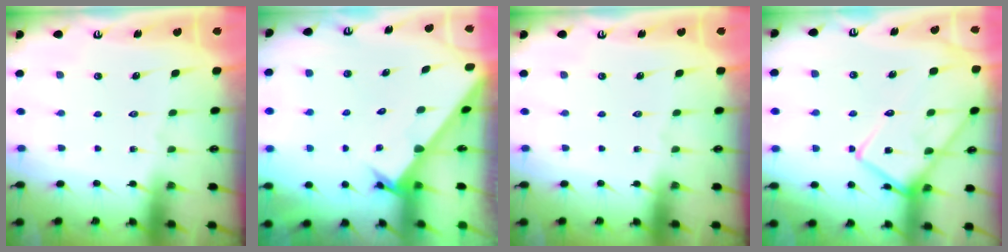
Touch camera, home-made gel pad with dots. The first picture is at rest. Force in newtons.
{"total": 2.2, "press": 2.2, "slide": 0.1}
{"total": 0.0}
{"total": 16.2, "press": 16.2, "slide": 1.5}